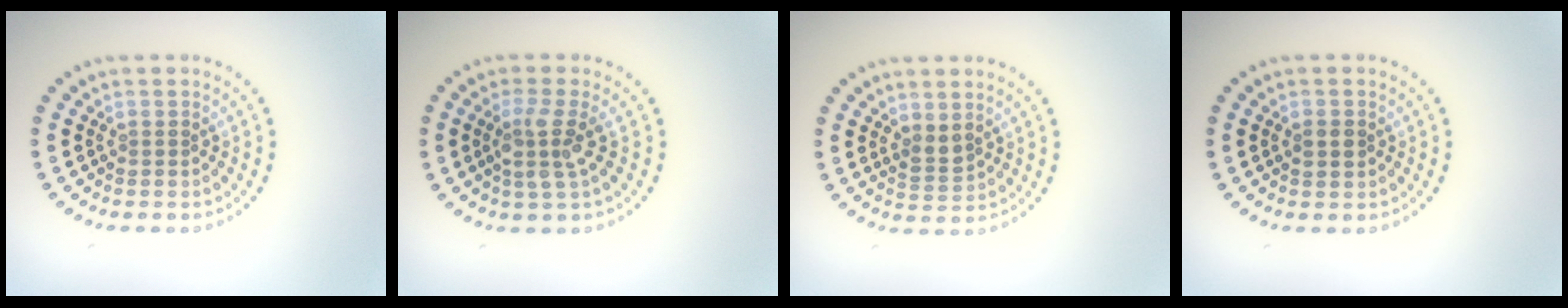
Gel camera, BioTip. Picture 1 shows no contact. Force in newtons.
{"total": 3.0, "press": 2.3, "slide": 1.8}
{"total": 1.5, "press": 1.3, "slide": 0.7}
{"total": 1.4, "press": 1.4, "slide": 0.2}